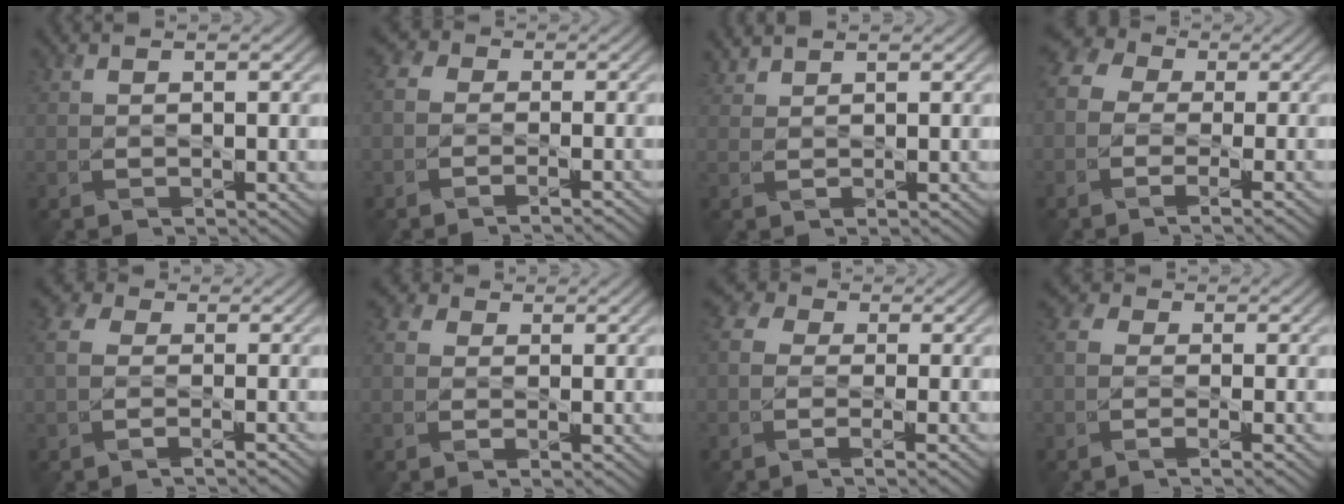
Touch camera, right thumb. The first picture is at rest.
{"total": 3.3, "force": [-1.7, 2.3, 1.6], "torque": [-0.023, 0.001, -0.041]}
{"total": 1.5, "force": [1.5, 0.1, 0.4], "torque": [-0.016, 0.003, 0.034]}
{"total": 7.8, "force": [-2.2, 5.3, 5.3], "torque": [-0.118, -0.001, -0.042]}
{"total": 4.1, "force": [-1.4, 2.6, 2.8], "torque": [-0.067, -0.003, -0.035]}
{"total": 2.5, "force": [0.0, 2.0, 1.5], "torque": [-0.033, 0.000, -0.008]}
{"total": 4.7, "force": [-1.6, 2.5, 3.7], "torque": [-0.076, -0.004, -0.037]}
{"total": 3.1, "force": [-1.2, 1.4, 2.5], "torque": [-0.052, -0.003, -0.032]}